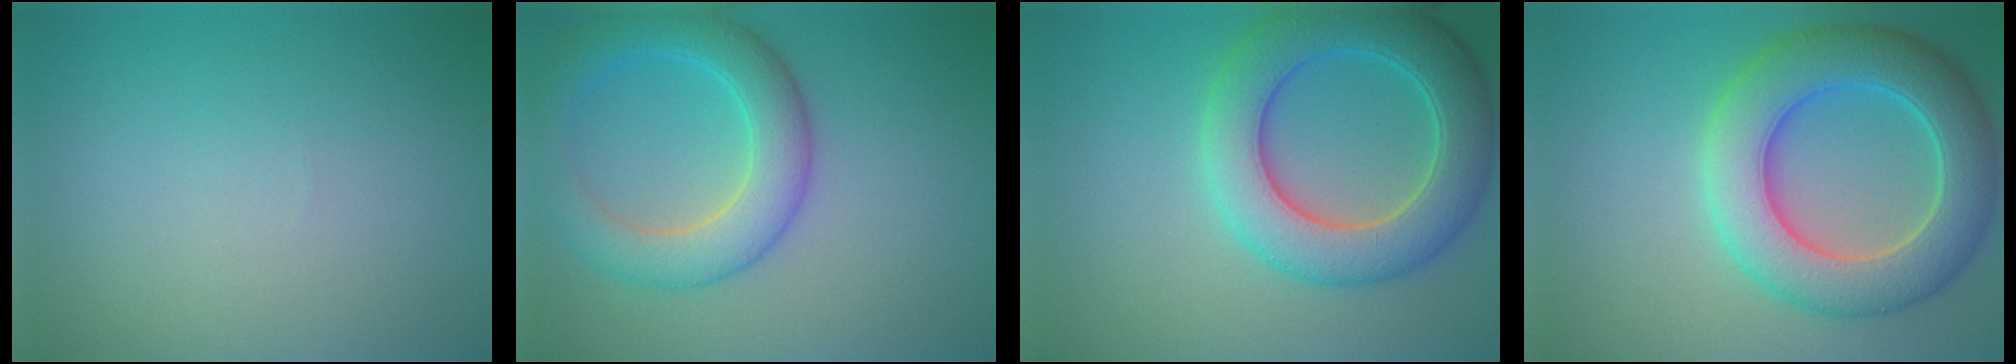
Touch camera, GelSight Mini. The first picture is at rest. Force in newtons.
{"total": 6.0, "press": 6.0, "slide": 0.3}
{"total": 7.9, "press": 7.9, "slide": 0.3}
{"total": 8.8, "press": 8.8, "slide": 0.3}